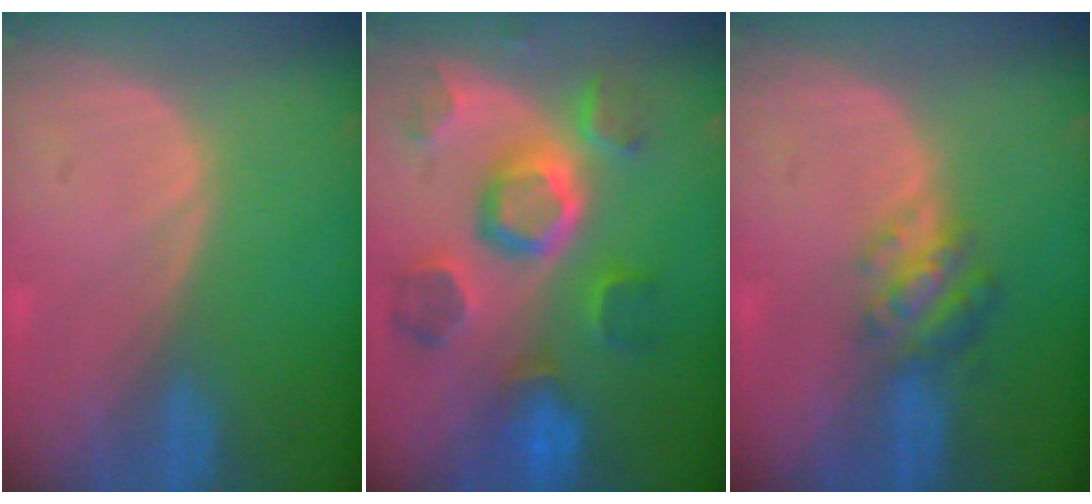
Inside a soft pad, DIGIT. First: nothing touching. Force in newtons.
{"total": 10.9, "press": 9.7, "slide": 4.9}
{"total": 4.8, "press": 4.4, "slide": 1.9}